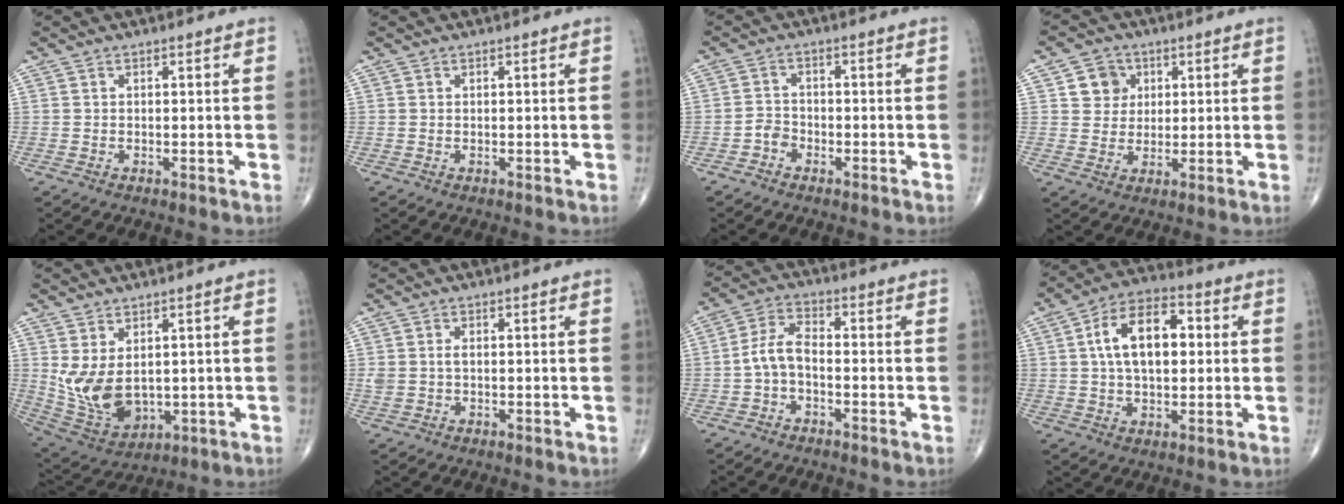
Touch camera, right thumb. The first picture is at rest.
{"total": 0.0}
{"total": 2.5, "force": [-1.5, 1.9, 0.7], "torque": [-0.005, 0.013, -0.033]}
{"total": 5.8, "force": [2.0, 5.3, 1.6], "torque": [0.002, -0.003, 0.031]}
{"total": 10.8, "force": [1.0, 6.7, 8.4], "torque": [-0.151, -0.015, 0.046]}
{"total": 2.2, "force": [0.2, 1.4, 1.7], "torque": [-0.041, 0.003, 0.006]}
{"total": 5.6, "force": [-1.5, 3.0, 4.5], "torque": [-0.090, 0.025, -0.038]}
{"total": 13.7, "force": [2.0, 7.8, 11.1], "torque": [-0.175, 0.019, 0.027]}